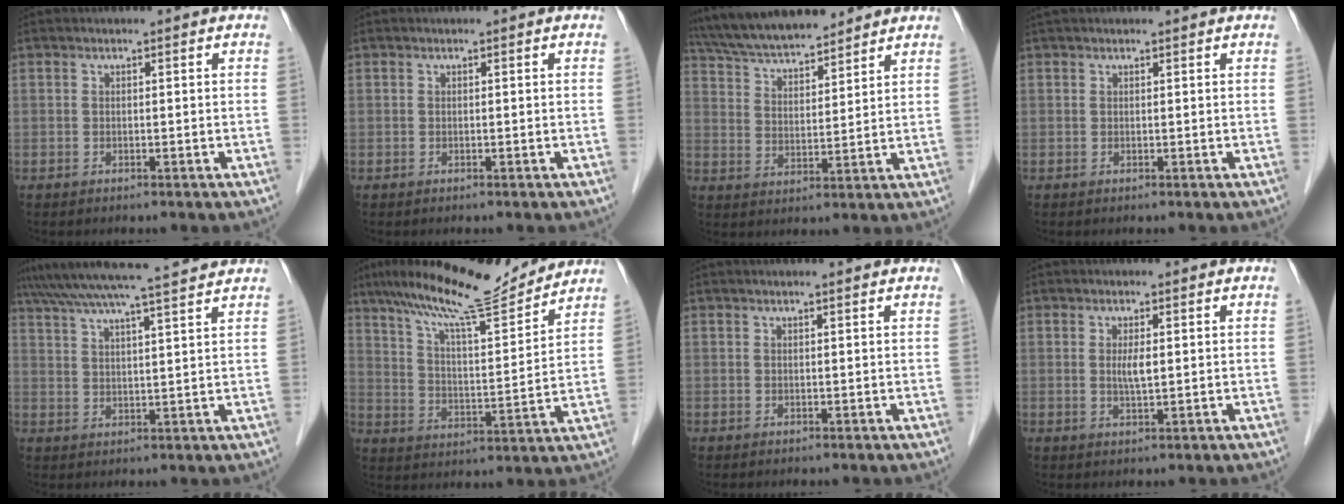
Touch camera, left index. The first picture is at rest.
{"total": 0.0}
{"total": 13.3, "force": [12.1, 2.4, 5.0], "torque": [-0.092, 0.023, 0.211]}
{"total": 2.6, "force": [2.4, 0.4, 1.0], "torque": [-0.014, 0.029, 0.035]}
{"total": 15.7, "force": [14.0, -0.6, 7.2], "torque": [-0.130, 0.018, 0.195]}
{"total": 14.9, "force": [13.4, 1.0, 6.6], "torque": [-0.120, 0.003, 0.214]}
{"total": 1.9, "force": [1.8, 0.0, 0.7], "torque": [-0.011, 0.008, 0.018]}
{"total": 2.2, "force": [0.2, 0.4, 2.2], "torque": [-0.044, -0.007, 0.003]}